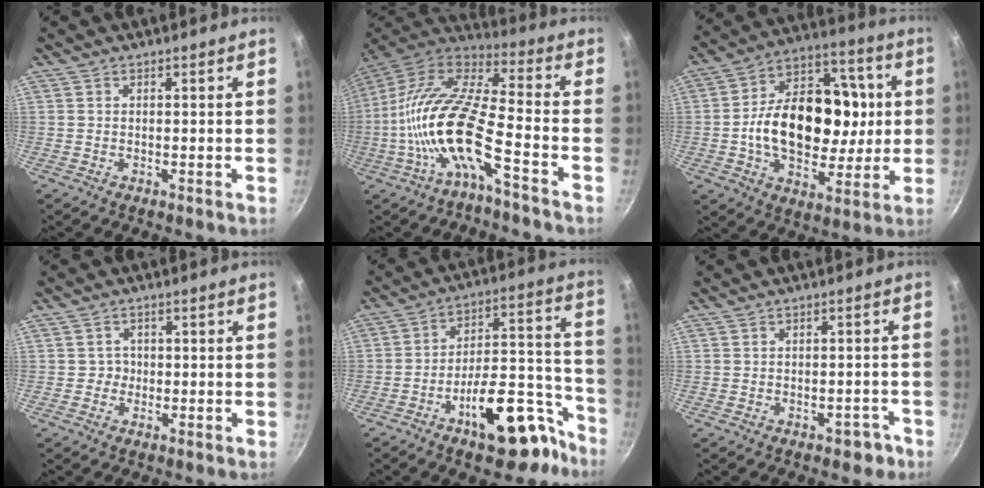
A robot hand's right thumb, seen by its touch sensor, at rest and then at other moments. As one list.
[{"total": 17.8, "force": [-6.4, 4.5, 16.0], "torque": [-0.345, 0.062, -0.125]}, {"total": 23.1, "force": [-0.1, 14.9, 17.6], "torque": [-0.255, 0.029, 0.003]}, {"total": 1.9, "force": [-0.3, 1.8, 0.4], "torque": [0.008, 0.009, -0.011]}, {"total": 16.5, "force": [-10.1, 6.3, 11.4], "torque": [-0.130, 0.096, -0.152]}, {"total": 3.0, "force": [-2.0, 1.8, 1.4], "torque": [-0.003, 0.020, -0.022]}]